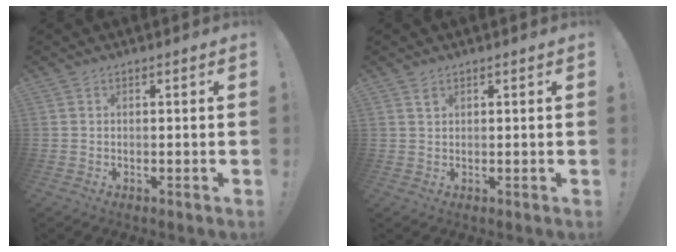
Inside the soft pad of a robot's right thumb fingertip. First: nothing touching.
{"total": 1.1, "force": [0.8, 0.5, 0.6], "torque": [0.001, -0.006, 0.012]}